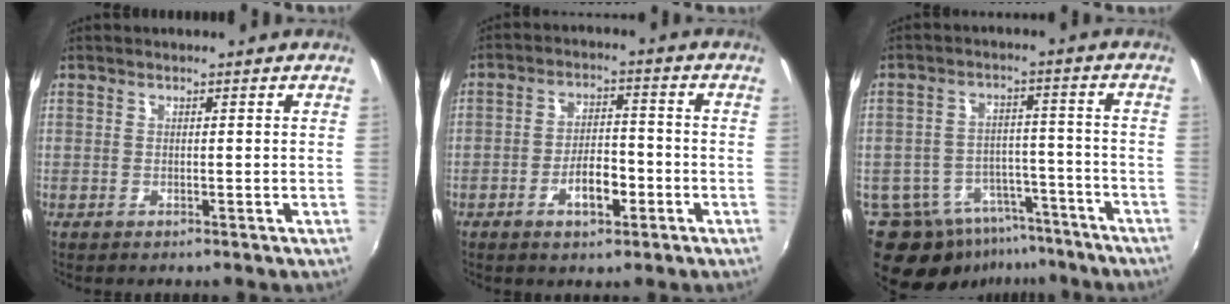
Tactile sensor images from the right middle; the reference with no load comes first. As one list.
[{"total": 6.2, "force": [-2.8, 2.7, 4.7], "torque": [-0.090, 0.006, -0.041]}, {"total": 14.8, "force": [-10.6, 8.8, 5.4], "torque": [-0.124, 0.016, -0.136]}]